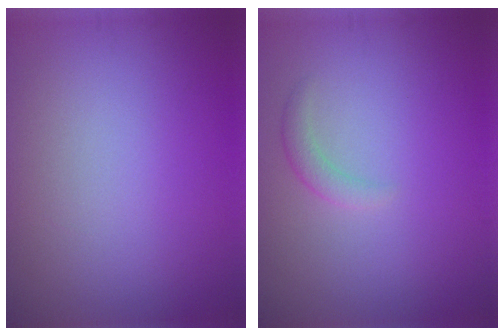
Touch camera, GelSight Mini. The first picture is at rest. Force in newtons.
{"total": 1.3, "press": 1.3, "slide": 0.1}